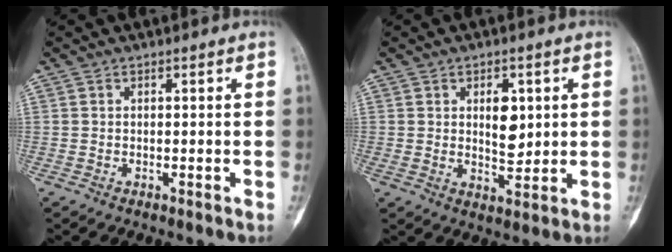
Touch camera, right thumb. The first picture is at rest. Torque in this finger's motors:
{"motor_torque": [0.38, 2.17, 1.50, 0.04, 0.40]}